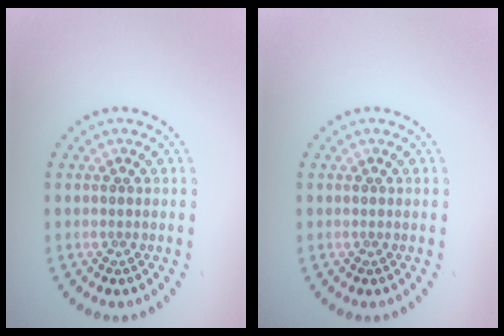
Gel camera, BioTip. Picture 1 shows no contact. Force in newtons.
{"total": 0.0}